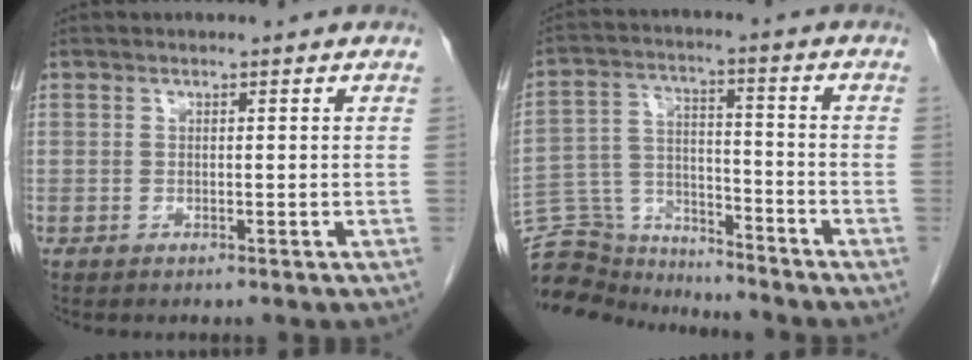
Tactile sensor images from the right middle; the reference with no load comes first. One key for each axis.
{"total": 12.1, "fx": -11.8, "fy": 2.6, "fz": 0.5, "tx": -0.018, "ty": 0.037, "tz": -0.208}